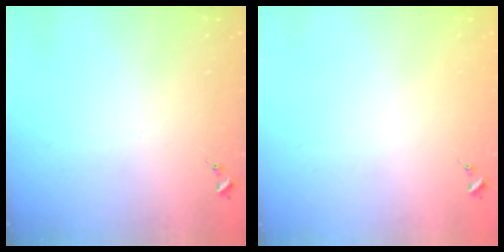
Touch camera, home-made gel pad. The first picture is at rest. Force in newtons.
{"total": 0.0}